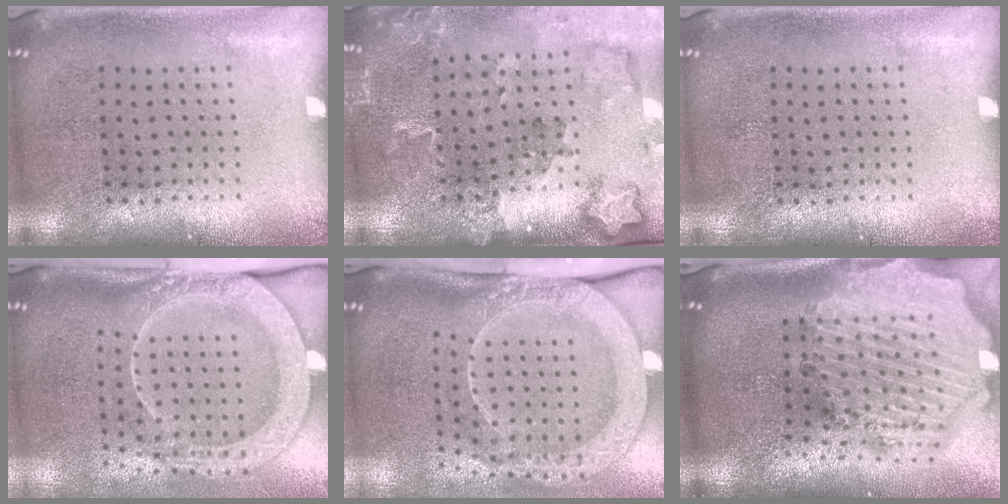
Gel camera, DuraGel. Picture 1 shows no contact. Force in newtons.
{"total": 1.8, "press": 1.8, "slide": 0.3}
{"total": 0.0}
{"total": 2.8, "press": 2.1, "slide": 1.9}
{"total": 3.0, "press": 2.1, "slide": 2.1}
{"total": 4.0, "press": 3.3, "slide": 2.2}